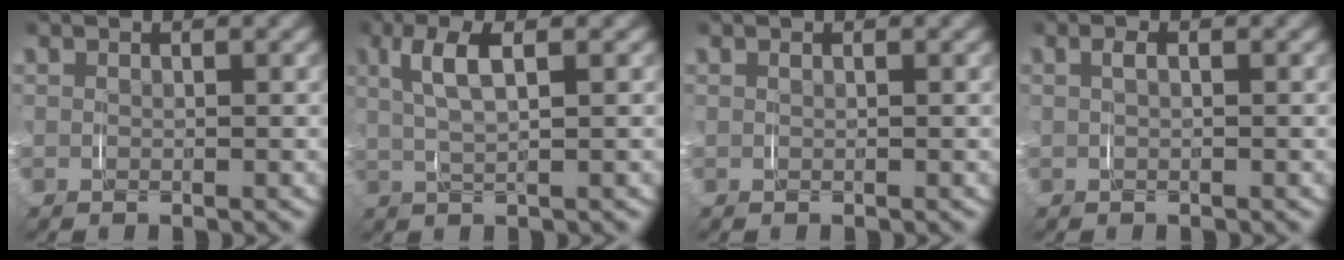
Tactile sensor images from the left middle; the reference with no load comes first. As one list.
[{"total": 3.7, "force": [1.1, 1.0, 3.4], "torque": [-0.073, 0.005, 0.020]}, {"total": 0.0}, {"total": 0.8, "force": [0.0, 0.2, 0.7], "torque": [-0.016, 0.002, 0.000]}]